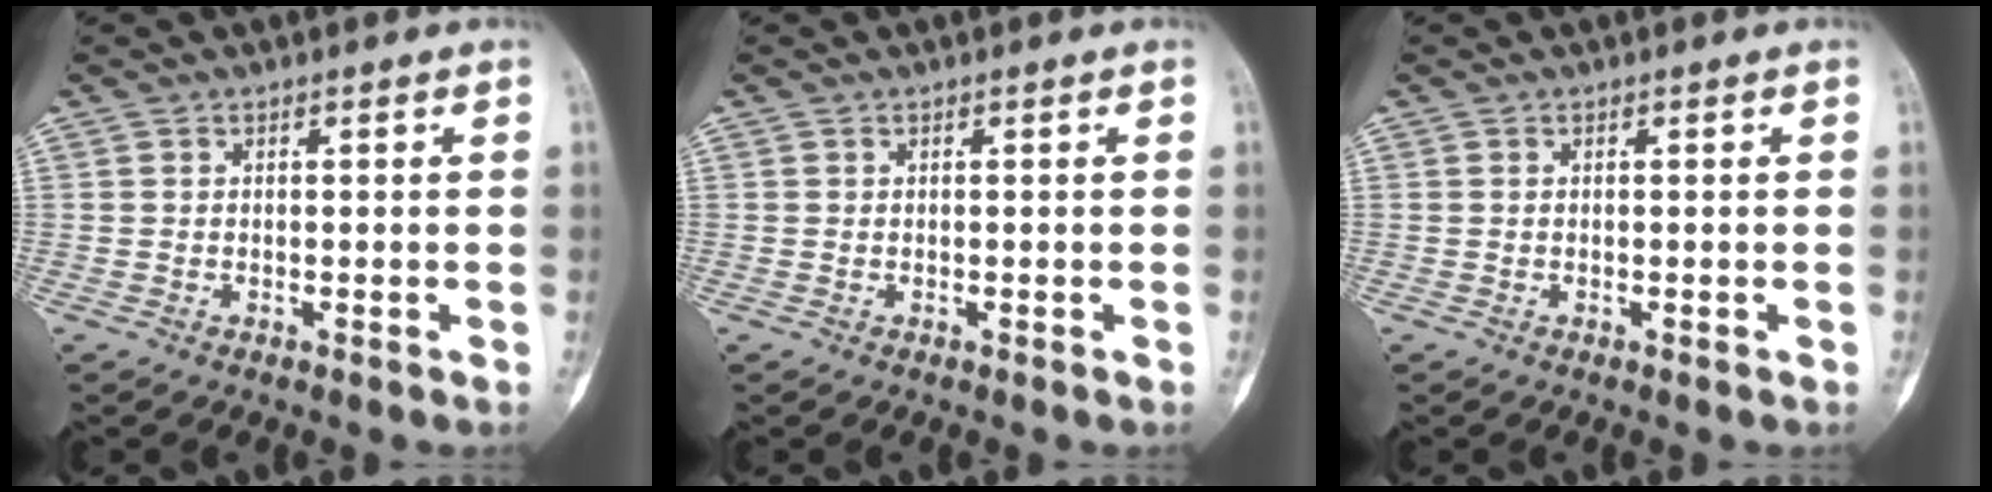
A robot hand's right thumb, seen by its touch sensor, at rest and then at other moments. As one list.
[{"total": 0.0}, {"total": 0.0}]